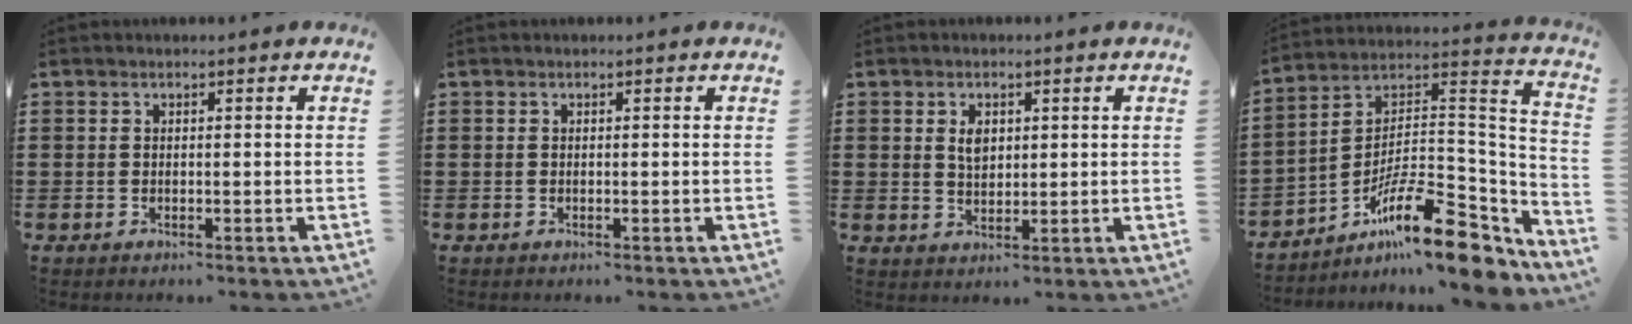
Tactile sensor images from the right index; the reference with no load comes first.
{"total": 0.0}
{"total": 2.9, "force": [0.9, 1.8, 2.1], "torque": [-0.039, 0.004, 0.014]}
{"total": 15.5, "force": [-10.1, 3.9, 11.0], "torque": [-0.174, 0.019, -0.181]}